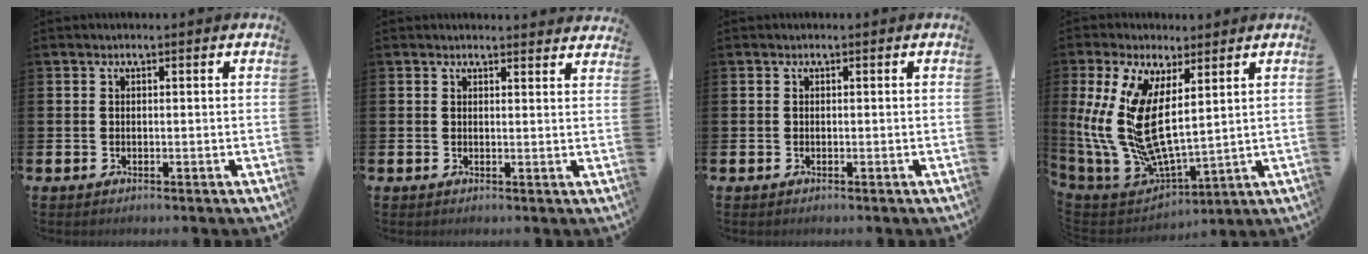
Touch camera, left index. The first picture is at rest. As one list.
[{"total": 2.0, "force": [2.0, 0.1, -0.2], "torque": [0.009, -0.015, 0.034]}, {"total": 0.0}, {"total": 12.2, "force": [4.1, 5.9, 9.8], "torque": [-0.228, -0.028, 0.085]}]